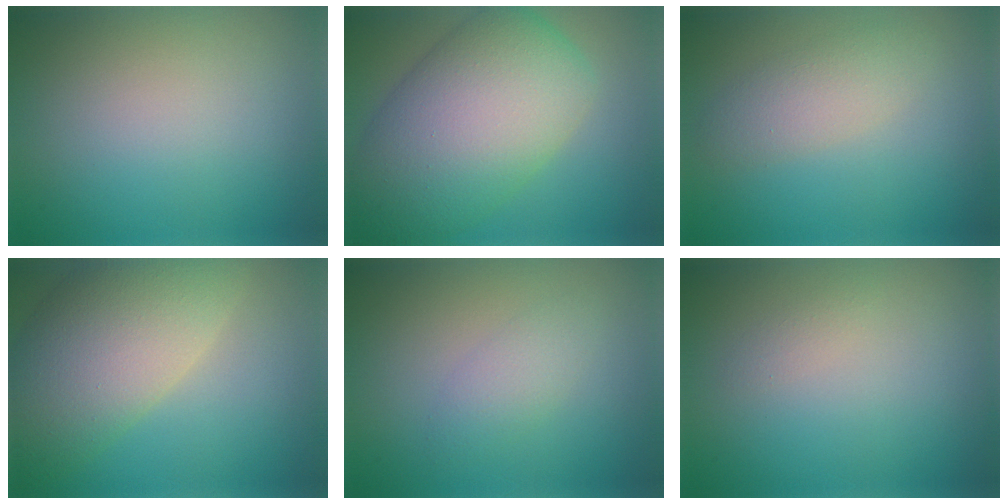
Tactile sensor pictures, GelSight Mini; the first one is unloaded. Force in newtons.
{"total": 12.3, "press": 12.3, "slide": 0.3}
{"total": 2.8, "press": 2.8, "slide": 0.1}
{"total": 10.7, "press": 10.7, "slide": 0.8}
{"total": 1.8, "press": 1.8, "slide": 0.2}
{"total": 0.7, "press": 0.7, "slide": 0.1}